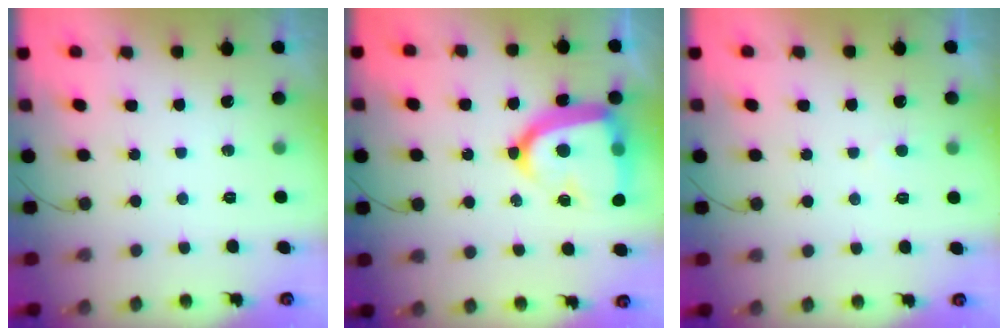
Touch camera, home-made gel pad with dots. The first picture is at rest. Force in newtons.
{"total": 21.2, "press": 21.1, "slide": 2.2}
{"total": 2.7, "press": 2.7, "slide": 0.3}